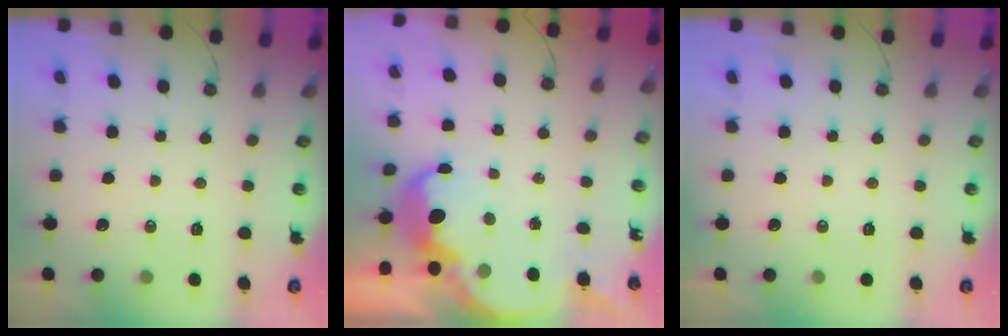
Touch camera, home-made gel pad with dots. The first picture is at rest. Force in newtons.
{"total": 5.6, "press": 5.6, "slide": 0.6}
{"total": 0.0}